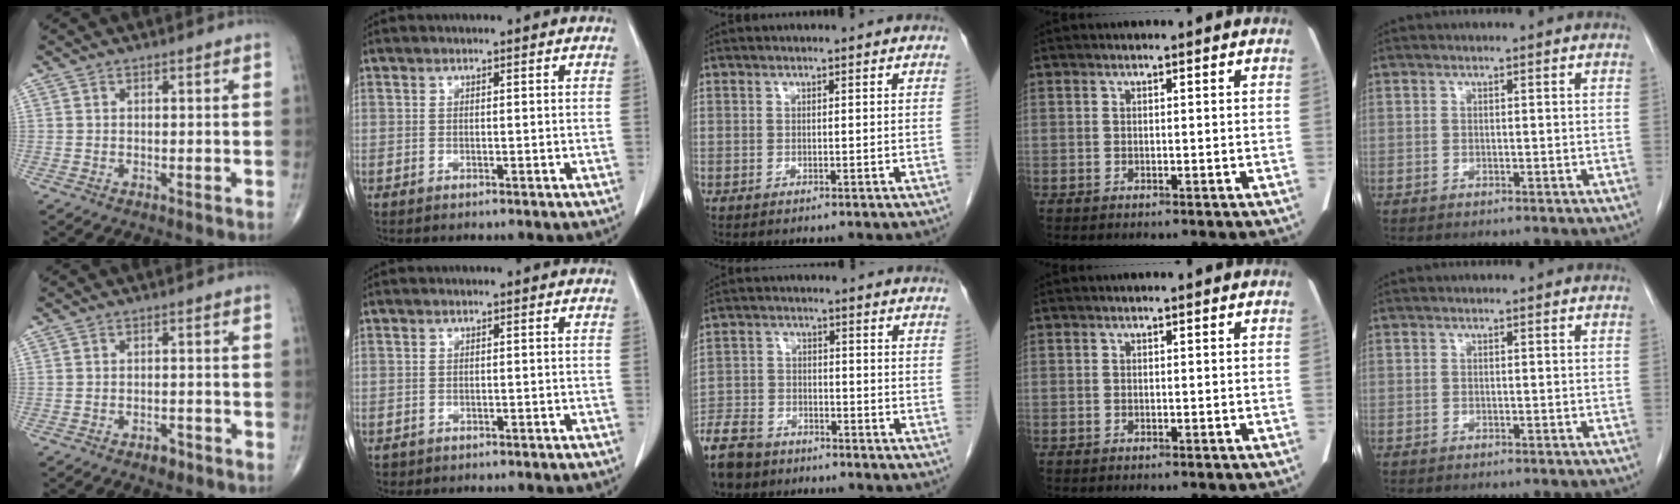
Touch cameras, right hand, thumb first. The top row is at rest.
{"thumb": {"total": 2.1, "force": [-1.4, 1.0, 1.1], "torque": [-0.018, 0.005, -0.022]}, "index": {"total": 1.9, "force": [-1.6, 1.0, 0.3], "torque": [-0.012, 0.001, -0.018]}, "middle": {"total": 9.1, "force": [-7.3, 4.7, 2.9], "torque": [-0.067, -0.008, -0.129]}}